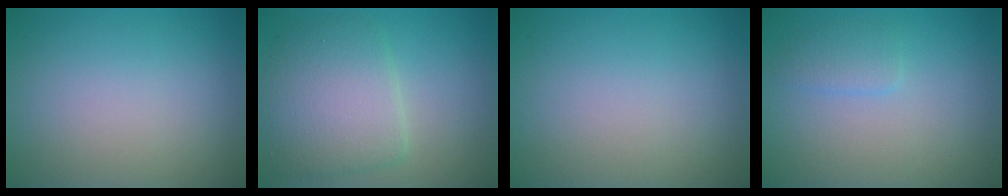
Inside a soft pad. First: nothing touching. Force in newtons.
{"total": 5.7, "press": 5.7, "slide": 0.1}
{"total": 0.0}
{"total": 1.4, "press": 1.4, "slide": 0.1}